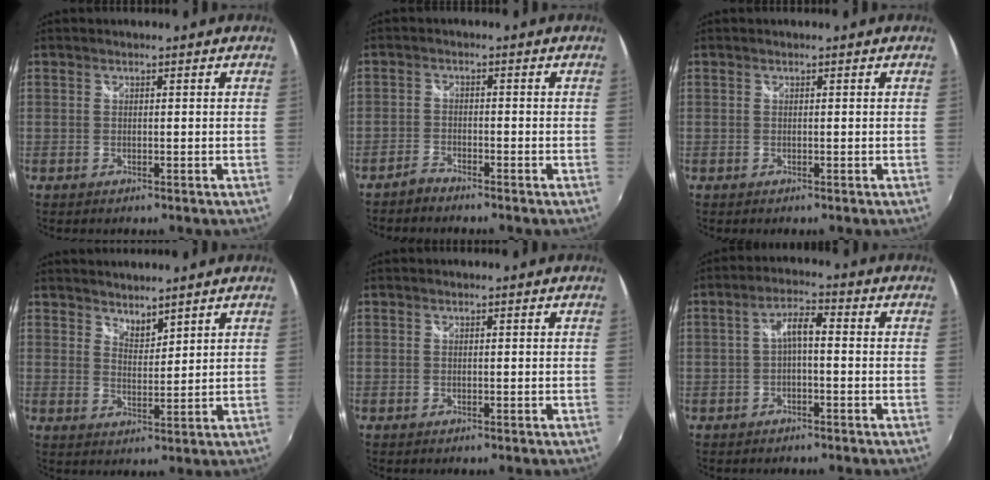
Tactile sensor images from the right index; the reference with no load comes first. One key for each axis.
{"total": 2.3, "fx": -2.2, "fy": 0.5, "fz": 0.4, "tx": -0.019, "ty": -0.001, "tz": -0.047}
{"total": 0.0}
{"total": 3.5, "fx": 3.3, "fy": 0.9, "fz": 1.0, "tx": -0.011, "ty": -0.002, "tz": 0.056}
{"total": 0.0}
{"total": 3.9, "fx": -0.8, "fy": 1.2, "fz": 3.6, "tx": -0.070, "ty": 0.012, "tz": -0.015}